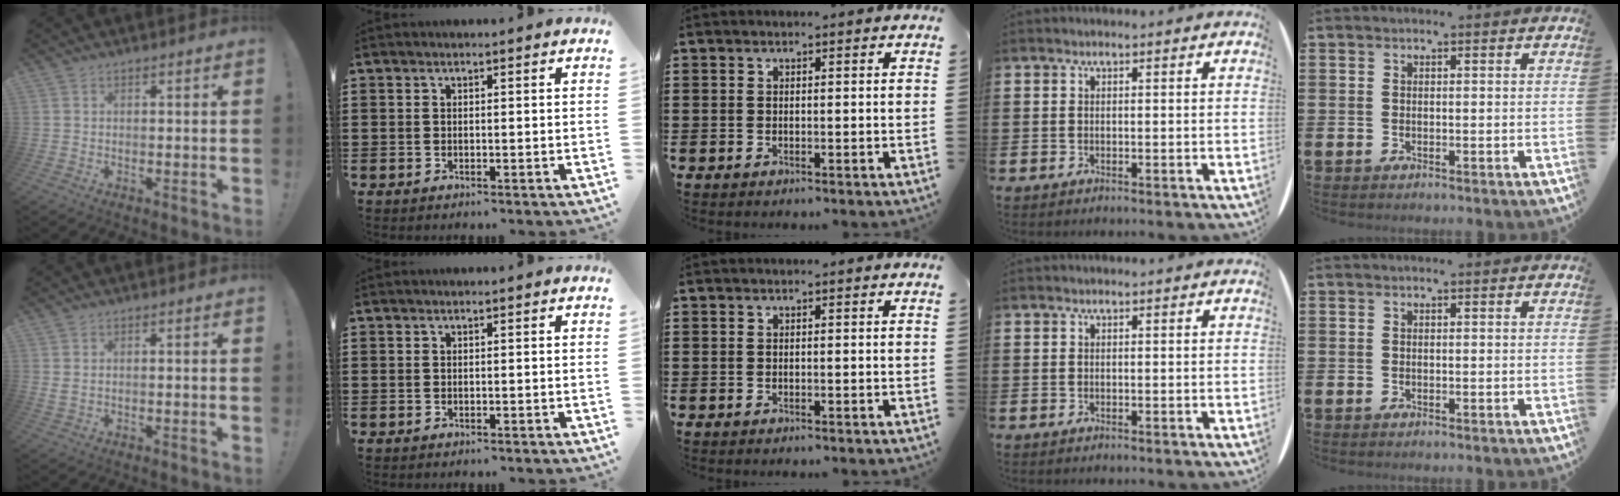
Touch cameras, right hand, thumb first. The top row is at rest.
{"thumb": {"total": 1.5, "force": [0.8, 0.4, 1.2], "torque": [-0.017, -0.003, 0.014]}}